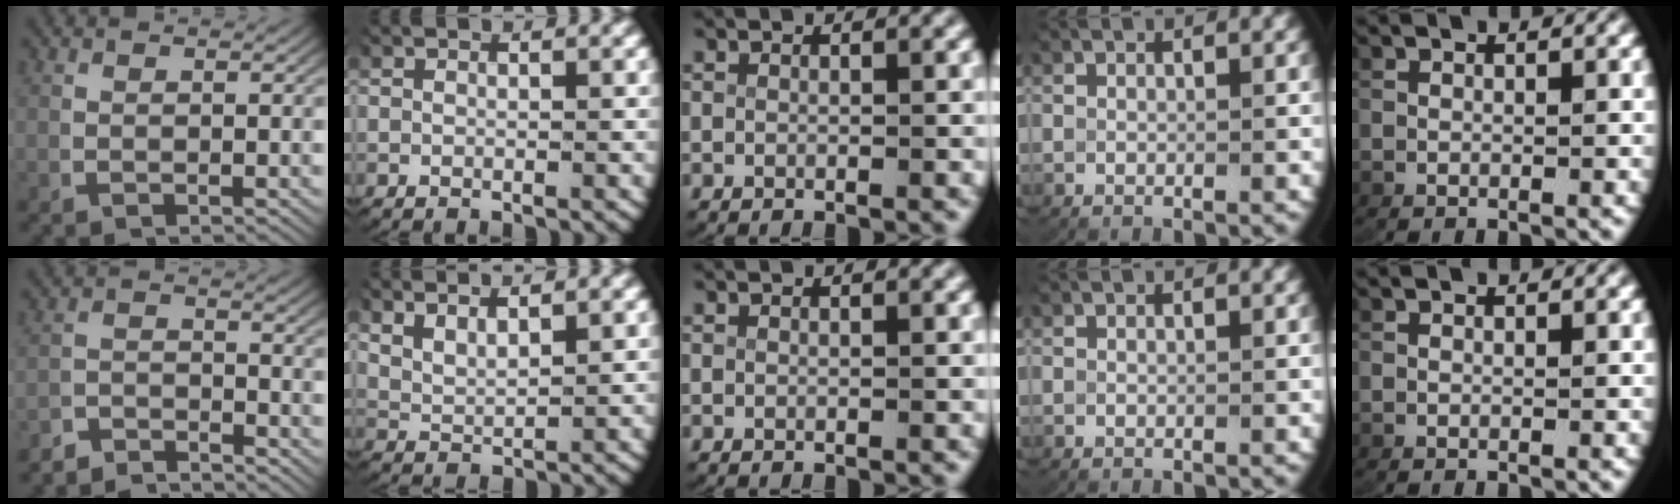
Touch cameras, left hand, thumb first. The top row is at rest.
{"thumb": {"total": 3.8, "force": [-3.8, 0.3, 0.1], "torque": [0.013, -0.008, -0.073]}, "index": {"total": 3.1, "force": [1.9, 1.9, 1.5], "torque": [-0.045, -0.007, 0.036]}}